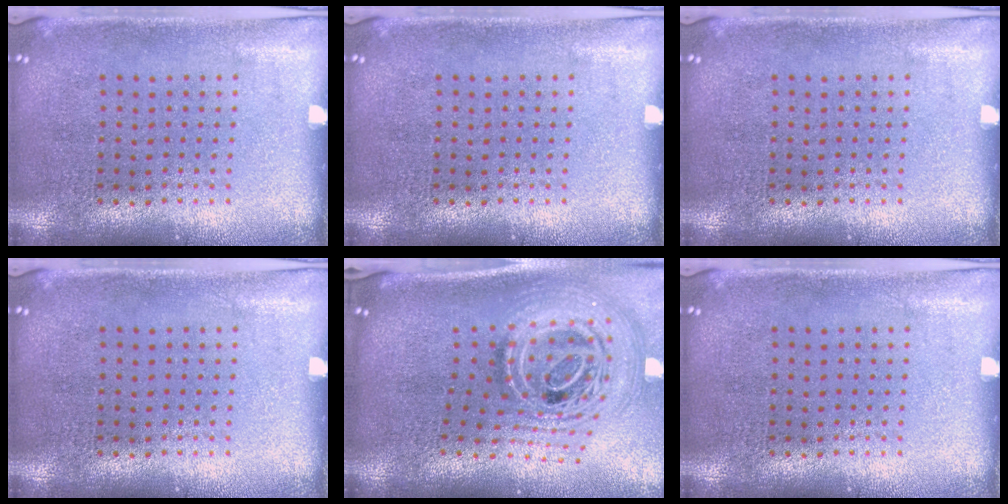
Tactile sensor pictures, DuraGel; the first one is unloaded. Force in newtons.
{"total": 0.0}
{"total": 0.0}
{"total": 0.0}
{"total": 3.0, "press": 2.0, "slide": 2.2}
{"total": 0.0}